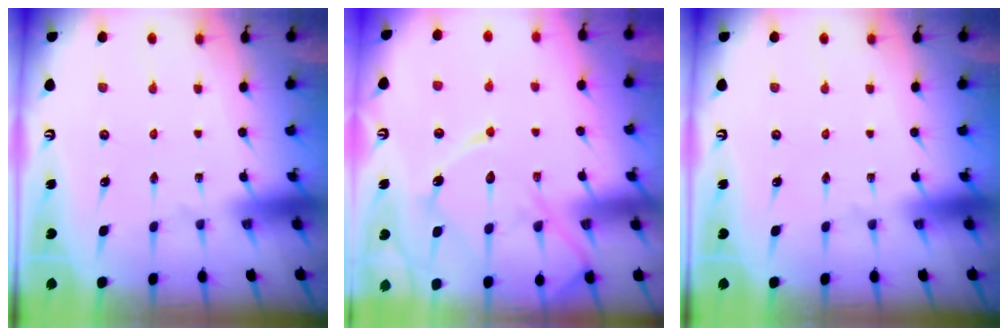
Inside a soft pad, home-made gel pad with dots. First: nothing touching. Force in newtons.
{"total": 14.9, "press": 14.8, "slide": 1.3}
{"total": 0.0}